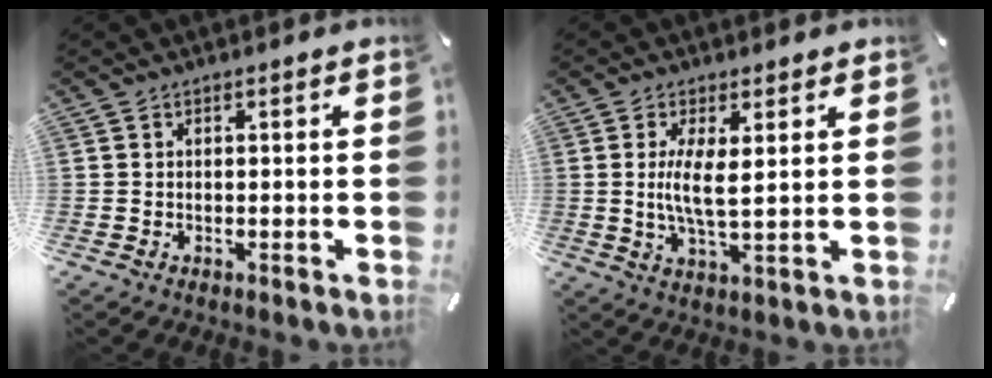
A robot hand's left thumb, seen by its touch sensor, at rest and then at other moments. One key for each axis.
{"total": 6.9, "fx": 1.4, "fy": 2.0, "fz": 6.4, "tx": -0.133, "ty": -0.010, "tz": 0.019}